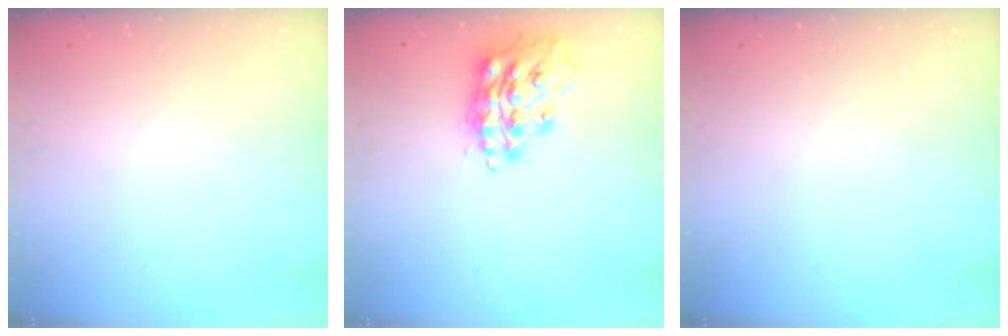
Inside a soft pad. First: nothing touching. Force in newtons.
{"total": 15.5, "press": 15.5, "slide": 1.4}
{"total": 0.0}